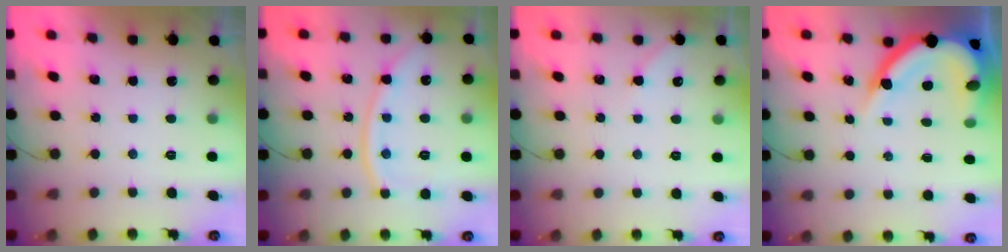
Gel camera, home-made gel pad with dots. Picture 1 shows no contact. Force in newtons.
{"total": 12.2, "press": 12.1, "slide": 1.5}
{"total": 3.0, "press": 3.0, "slide": 0.5}
{"total": 15.6, "press": 15.5, "slide": 1.5}